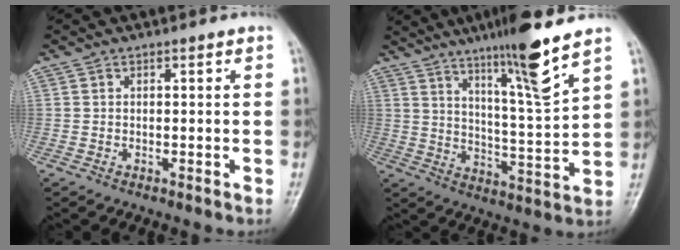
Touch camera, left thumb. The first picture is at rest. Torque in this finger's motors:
{"motor_torque": [2.16, 0.89, 1.35, -1.42, 0.32]}